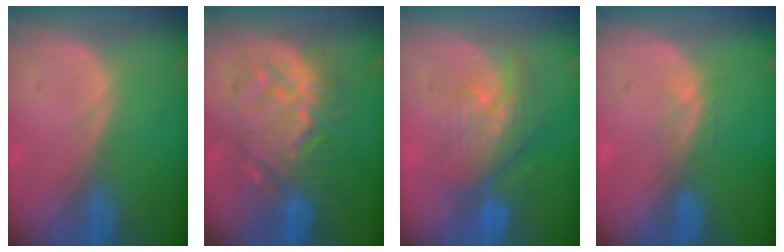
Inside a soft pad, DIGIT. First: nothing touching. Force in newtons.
{"total": 10.5, "press": 10.5, "slide": 0.5}
{"total": 8.0, "press": 7.2, "slide": 3.3}
{"total": 1.0, "press": 1.0, "slide": 0.2}